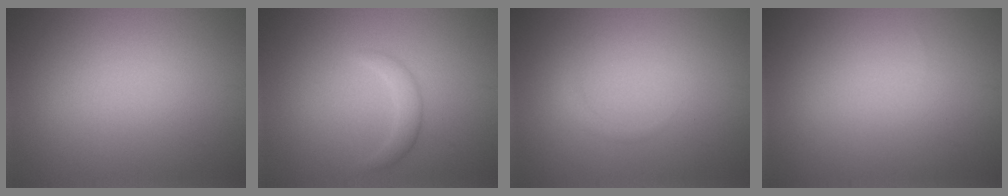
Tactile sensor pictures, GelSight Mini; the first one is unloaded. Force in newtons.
{"total": 1.6, "press": 1.6, "slide": 0.1}
{"total": 0.8, "press": 0.8, "slide": 0.1}
{"total": 0.0}